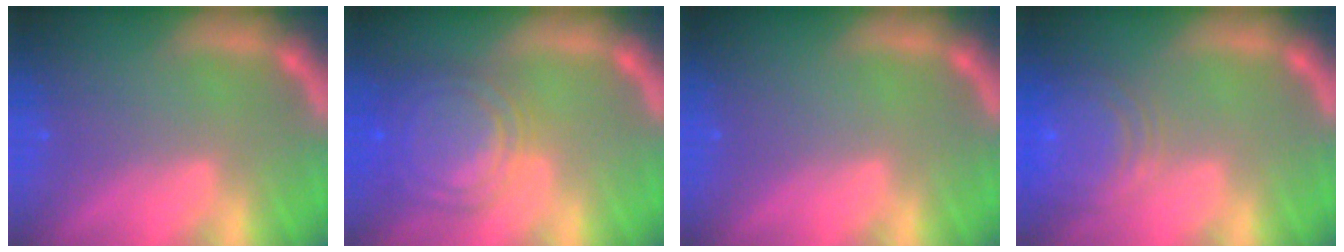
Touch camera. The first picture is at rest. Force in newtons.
{"total": 9.1}
{"total": 0.0}
{"total": 8.0}